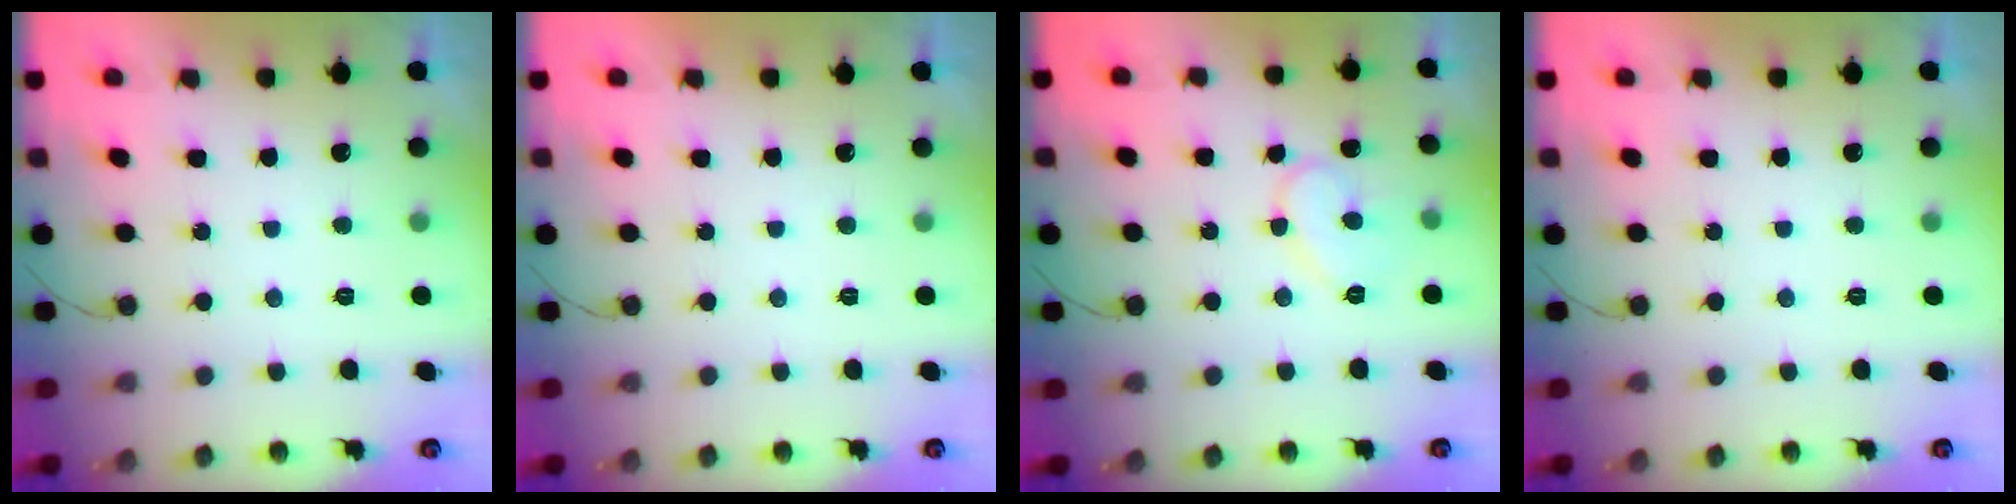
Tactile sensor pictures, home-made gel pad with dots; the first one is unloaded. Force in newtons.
{"total": 1.8, "press": 1.8, "slide": 0.1}
{"total": 9.3, "press": 9.3, "slide": 0.3}
{"total": 0.0}